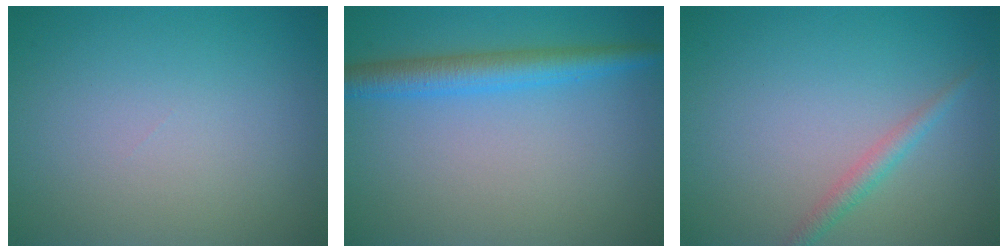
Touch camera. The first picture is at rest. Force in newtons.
{"total": 3.7, "press": 3.7, "slide": 0.1}
{"total": 1.6, "press": 1.6, "slide": 0.0}